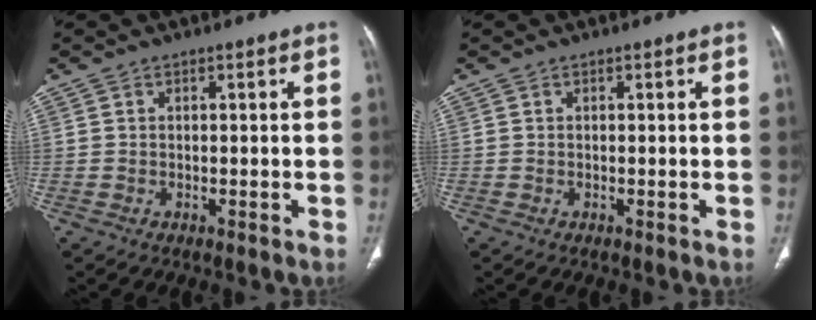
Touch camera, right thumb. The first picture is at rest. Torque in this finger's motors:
{"motor_torque": [-0.27, 0.02, 0.50, -0.39, -0.01]}